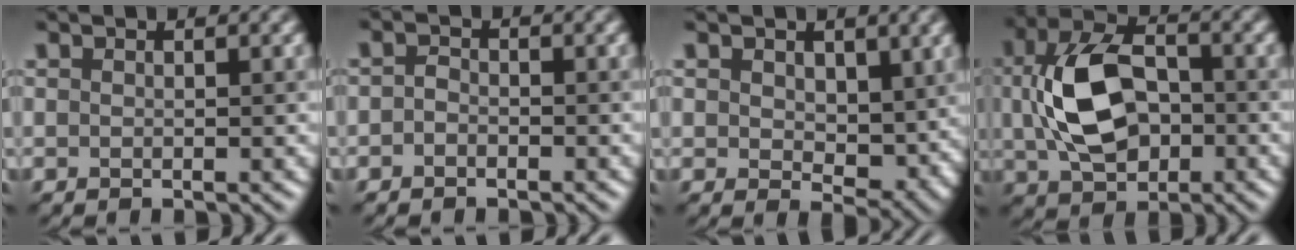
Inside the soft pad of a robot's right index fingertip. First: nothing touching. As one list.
[{"total": 0.9, "force": [-0.7, 0.5, -0.1], "torque": [-0.008, 0.001, -0.014]}, {"total": 3.5, "force": [0.9, 2.5, 2.3], "torque": [-0.038, -0.013, 0.023]}, {"total": 8.4, "force": [0.0, 5.7, 6.2], "torque": [-0.144, 0.002, 0.005]}]